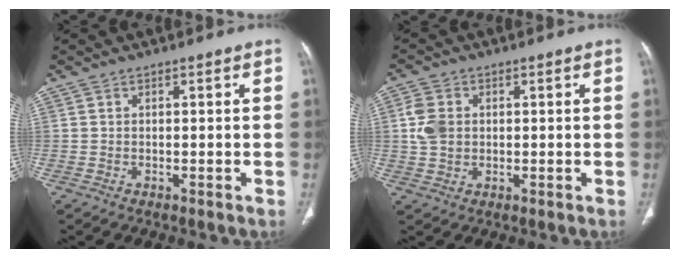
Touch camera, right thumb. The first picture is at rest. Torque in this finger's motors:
{"motor_torque": [0.69, 0.58, 0.39, 0.81, 0.06]}